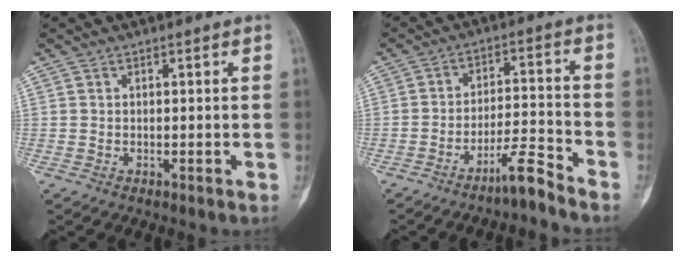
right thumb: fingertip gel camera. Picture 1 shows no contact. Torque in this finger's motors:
{"motor_torque": [1.98, 0.72, 1.19, -1.48, 0.37]}